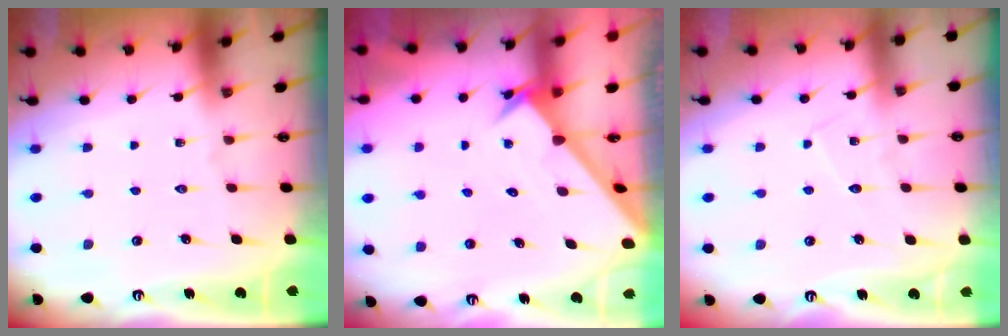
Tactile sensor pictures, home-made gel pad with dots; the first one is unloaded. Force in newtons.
{"total": 2.5, "press": 2.5, "slide": 0.2}
{"total": 4.2, "press": 4.2, "slide": 0.5}